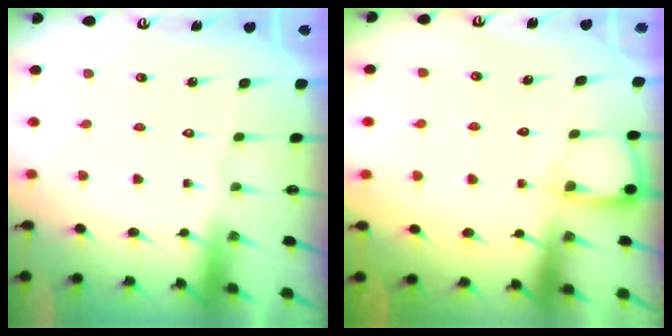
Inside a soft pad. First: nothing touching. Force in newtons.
{"total": 5.0, "press": 5.0, "slide": 0.7}